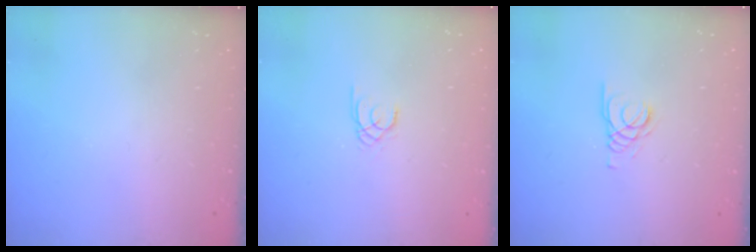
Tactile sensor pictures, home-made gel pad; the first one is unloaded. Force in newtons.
{"total": 1.3, "press": 1.3, "slide": 0.1}
{"total": 1.6, "press": 1.6, "slide": 0.2}